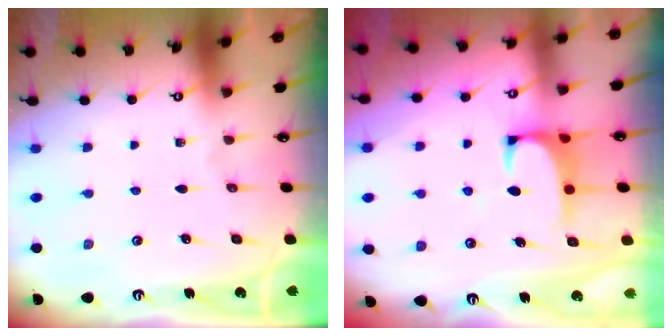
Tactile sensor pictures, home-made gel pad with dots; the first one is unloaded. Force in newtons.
{"total": 1.2, "press": 1.0, "slide": 0.5}